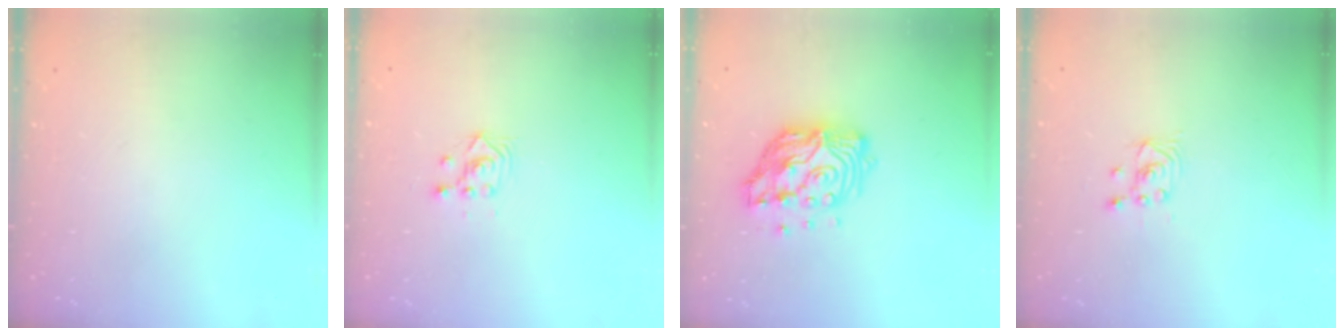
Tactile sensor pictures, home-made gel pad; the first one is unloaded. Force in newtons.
{"total": 2.8, "press": 2.8, "slide": 0.2}
{"total": 14.1, "press": 14.0, "slide": 1.3}
{"total": 2.2, "press": 2.2, "slide": 0.2}